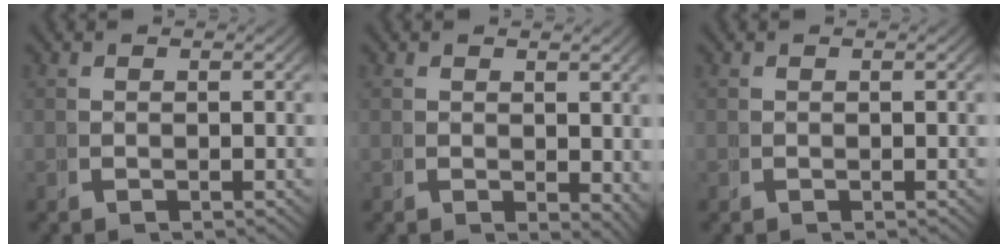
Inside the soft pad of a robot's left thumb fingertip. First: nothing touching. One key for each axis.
{"total": 1.9, "fx": 0.6, "fy": 1.2, "fz": 1.4, "tx": -0.013, "ty": -0.013, "tz": 0.017}
{"total": 0.0}